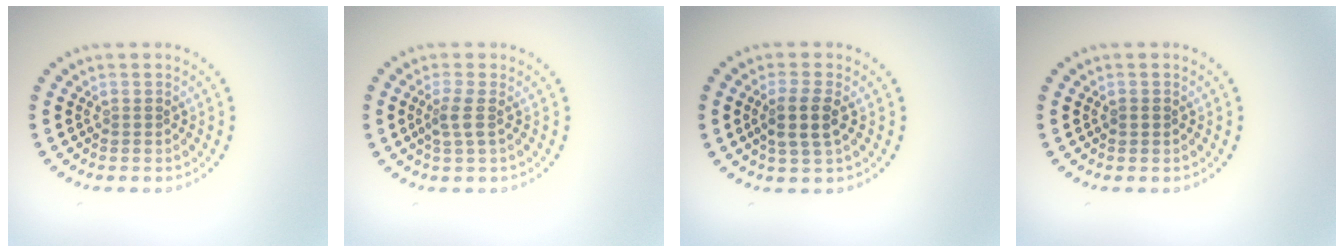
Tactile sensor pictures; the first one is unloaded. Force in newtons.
{"total": 1.6, "press": 1.3, "slide": 1.0}
{"total": 2.8, "press": 2.5, "slide": 1.1}
{"total": 0.9, "press": 0.9, "slide": 0.2}